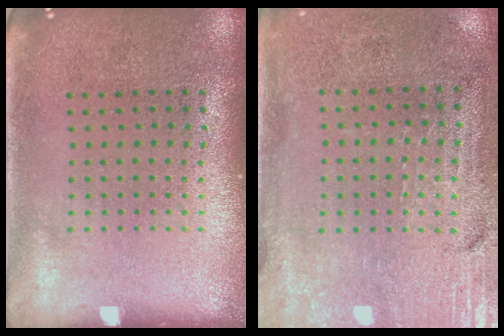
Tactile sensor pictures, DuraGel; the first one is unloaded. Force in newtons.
{"total": 3.3, "press": 2.9, "slide": 1.5}